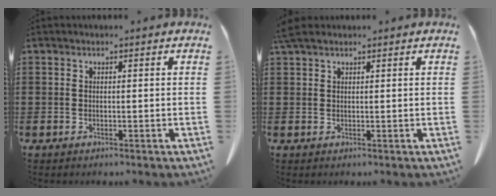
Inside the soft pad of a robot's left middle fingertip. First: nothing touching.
{"total": 1.8, "force": [1.5, 0.5, 0.9], "torque": [-0.023, 0.002, 0.028]}